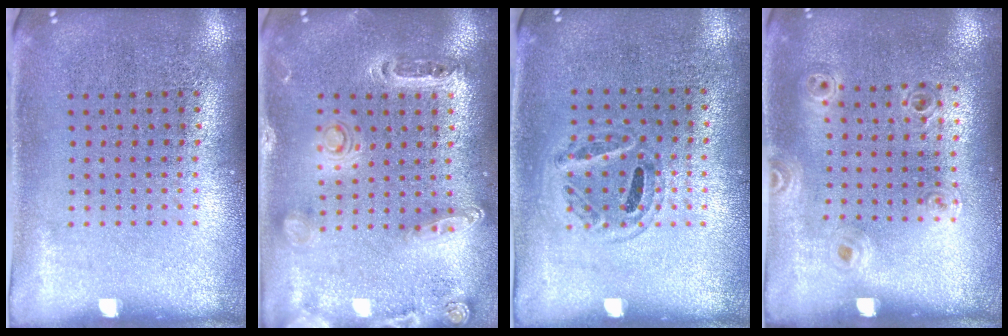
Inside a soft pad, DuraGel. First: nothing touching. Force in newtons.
{"total": 1.4, "press": 1.4, "slide": 0.3}
{"total": 0.9, "press": 0.8, "slide": 0.4}
{"total": 0.9, "press": 0.9, "slide": 0.1}